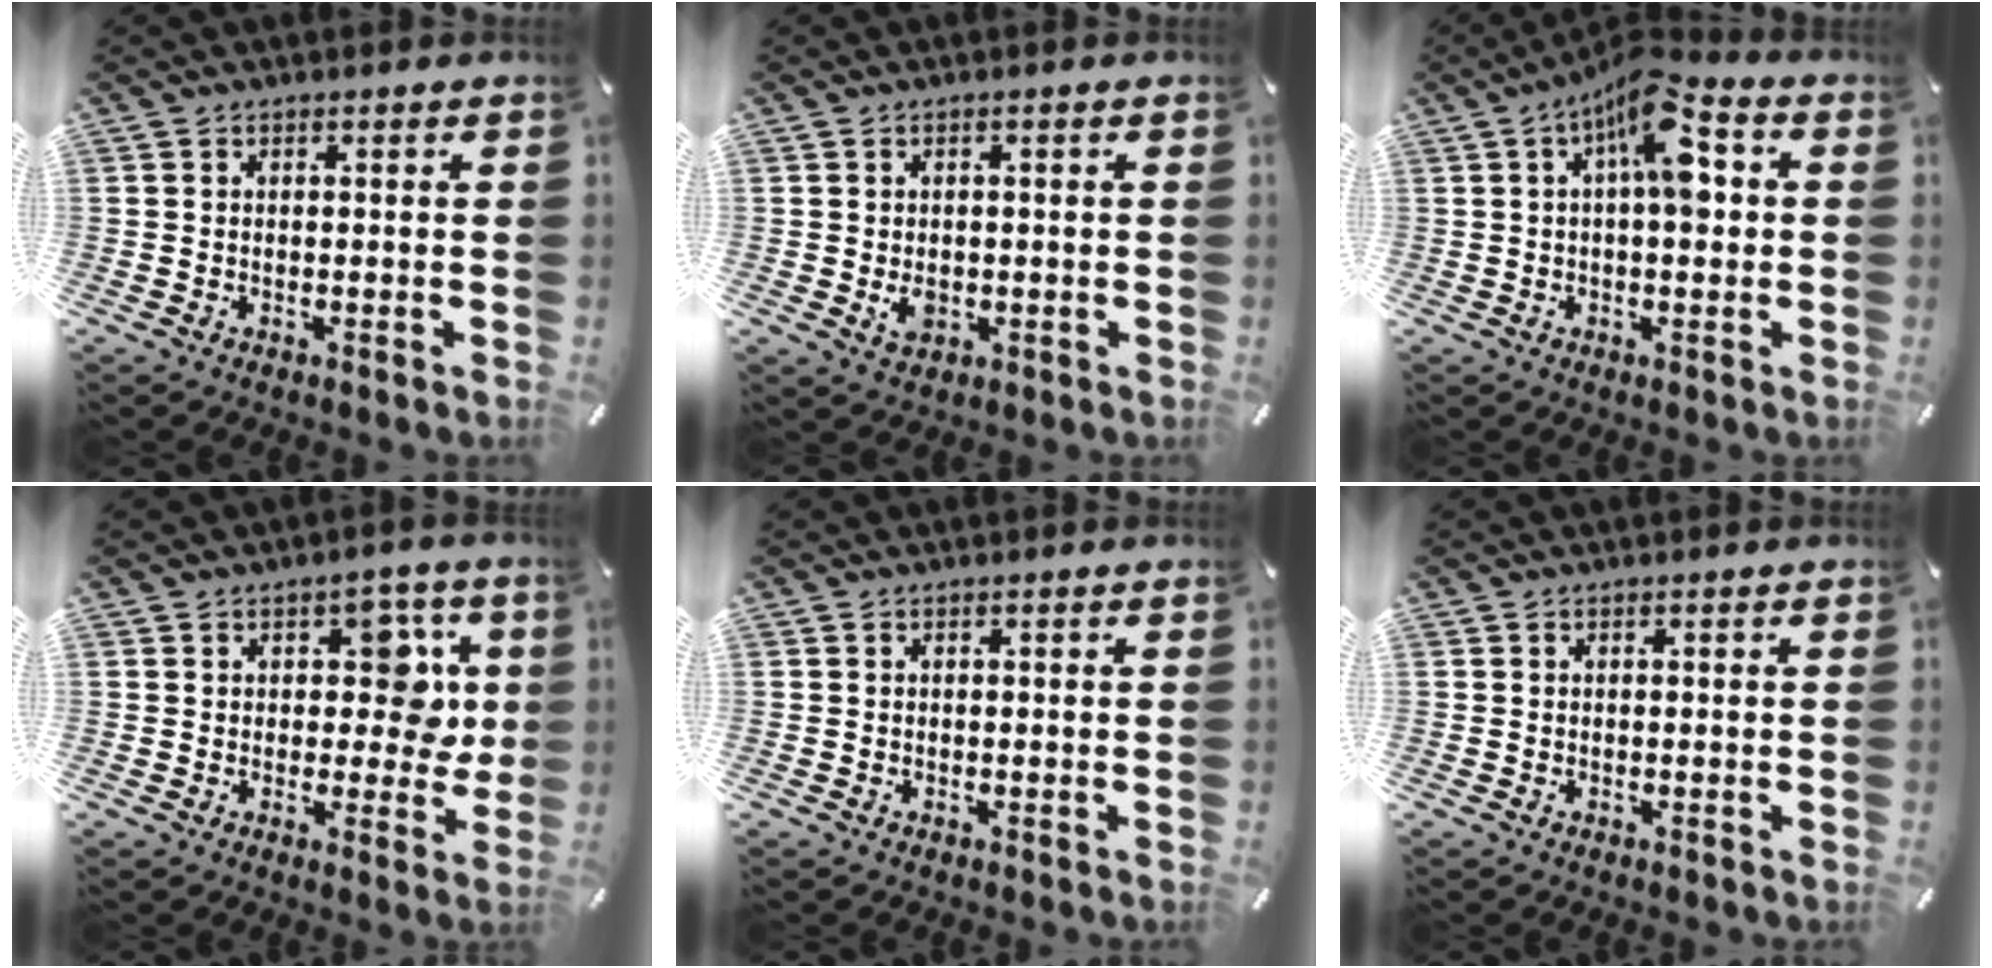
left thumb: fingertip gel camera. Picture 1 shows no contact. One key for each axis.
{"total": 3.1, "fx": -0.5, "fy": 2.3, "fz": 2.1, "tx": -0.044, "ty": 0.001, "tz": -0.009}
{"total": 11.4, "fx": 2.9, "fy": 4.6, "fz": 10.1, "tx": -0.149, "ty": -0.009, "tz": 0.045}
{"total": 10.0, "fx": 2.3, "fy": 6.5, "fz": 7.2, "tx": -0.081, "ty": -0.005, "tz": 0.036}
{"total": 0.0}
{"total": 0.0}